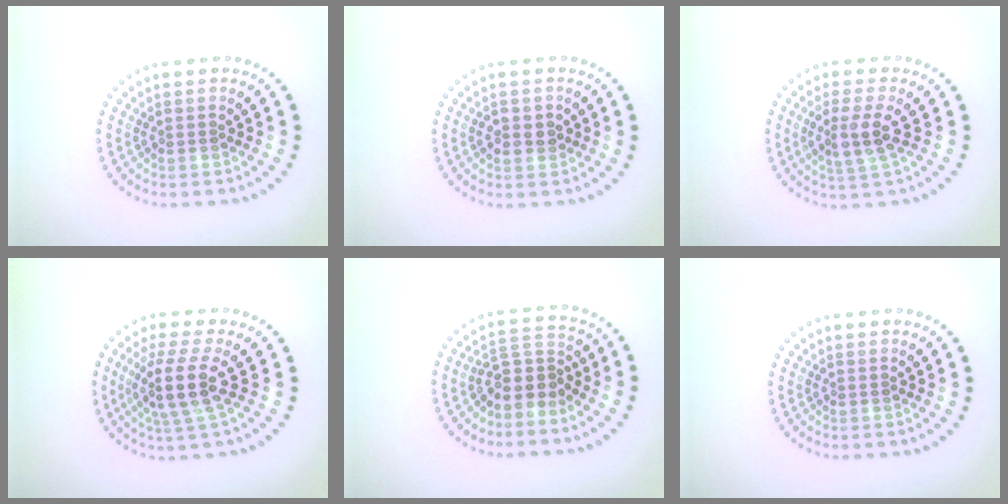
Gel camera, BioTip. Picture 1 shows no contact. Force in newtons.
{"total": 1.8, "press": 1.8, "slide": 0.1}
{"total": 3.2, "press": 2.8, "slide": 1.6}
{"total": 4.3, "press": 3.4, "slide": 2.5}
{"total": 3.3, "press": 2.5, "slide": 2.1}
{"total": 0.0}